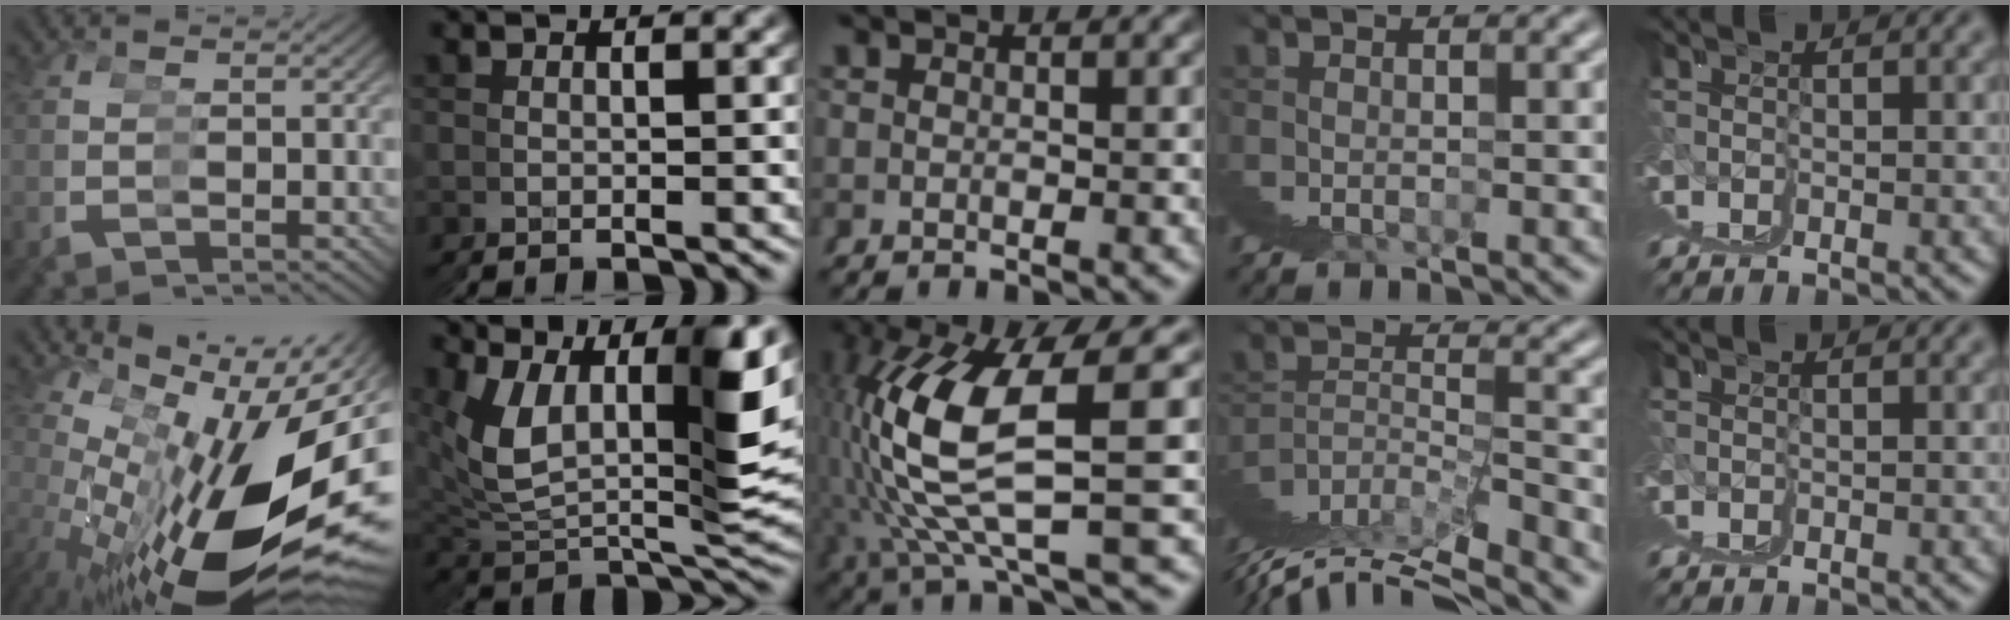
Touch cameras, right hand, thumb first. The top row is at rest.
{"thumb": {"total": 20.8, "force": [-2.2, 12.4, 16.5], "torque": [-0.283, -0.059, 0.000]}, "index": {"total": 11.6, "force": [2.0, 7.1, 8.9], "torque": [-0.171, -0.018, 0.044]}, "middle": {"total": 12.7, "force": [0.5, 5.7, 11.3], "torque": [-0.237, -0.020, 0.031]}, "ring": {"total": 2.8, "force": [0.0, 0.8, 2.7], "torque": [-0.013, 0.016, -0.011]}}